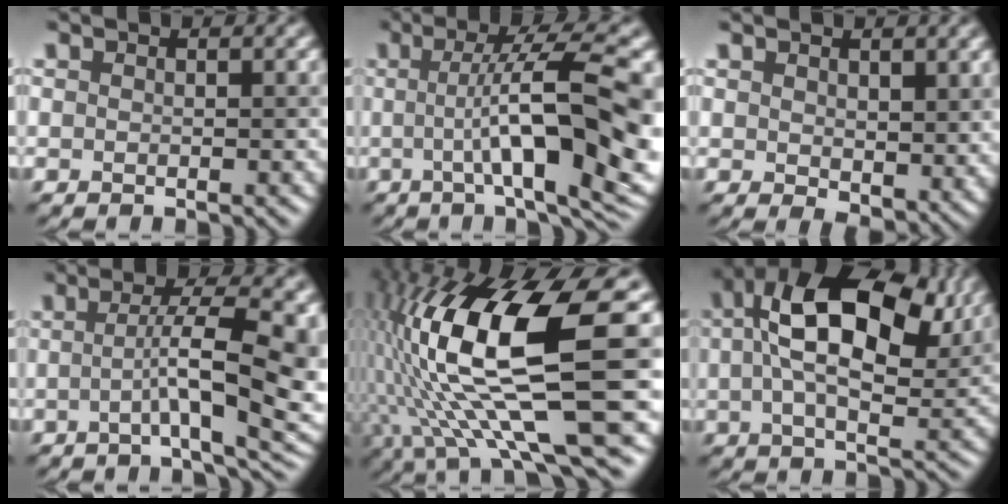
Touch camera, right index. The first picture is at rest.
{"total": 13.0, "force": [0.0, 3.0, 12.7], "torque": [-0.159, 0.011, 0.001]}
{"total": 3.8, "force": [1.1, 2.4, 2.7], "torque": [-0.045, -0.015, 0.028]}
{"total": 9.8, "force": [-0.5, 2.4, 9.5], "torque": [-0.129, 0.005, -0.012]}
{"total": 15.0, "force": [1.5, 4.4, 14.3], "torque": [-0.270, -0.008, 0.038]}
{"total": 13.8, "force": [4.6, 7.2, 10.9], "torque": [-0.183, 0.018, 0.067]}